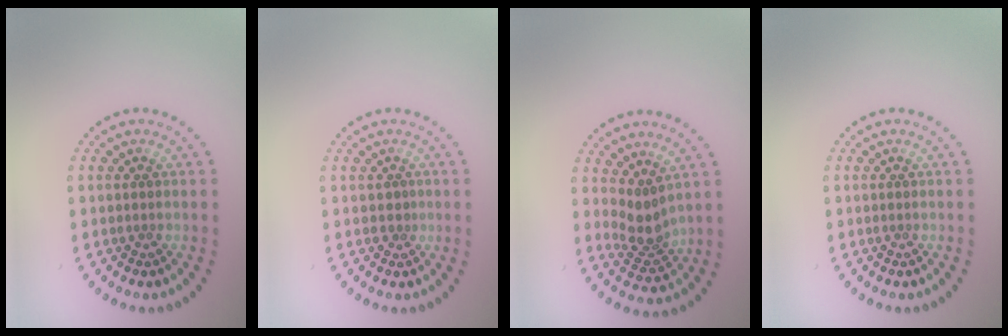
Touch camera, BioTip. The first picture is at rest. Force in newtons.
{"total": 0.6, "press": 0.3, "slide": 0.5}
{"total": 2.7, "press": 2.1, "slide": 1.8}
{"total": 0.0}